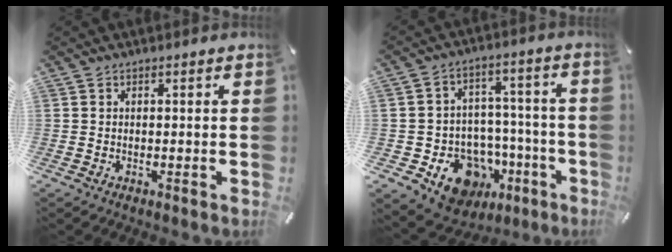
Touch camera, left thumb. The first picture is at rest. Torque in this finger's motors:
{"motor_torque": [1.87, 2.23, 0.21, 0.07, 0.28]}